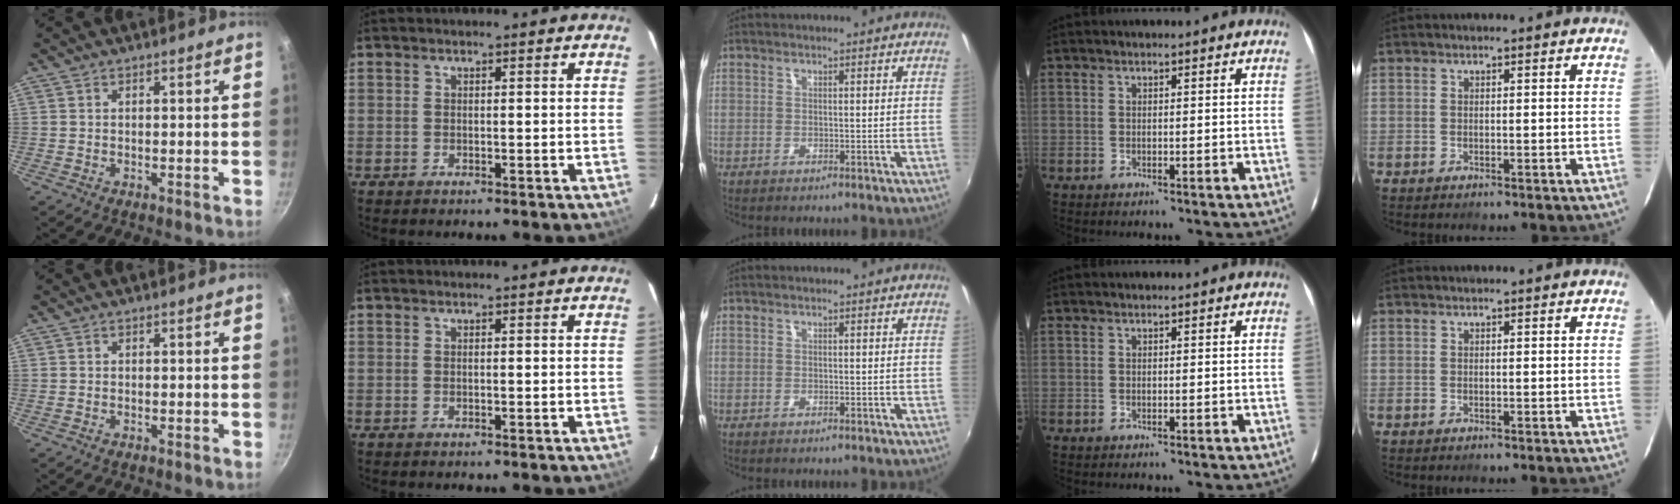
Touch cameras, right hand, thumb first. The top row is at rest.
{}